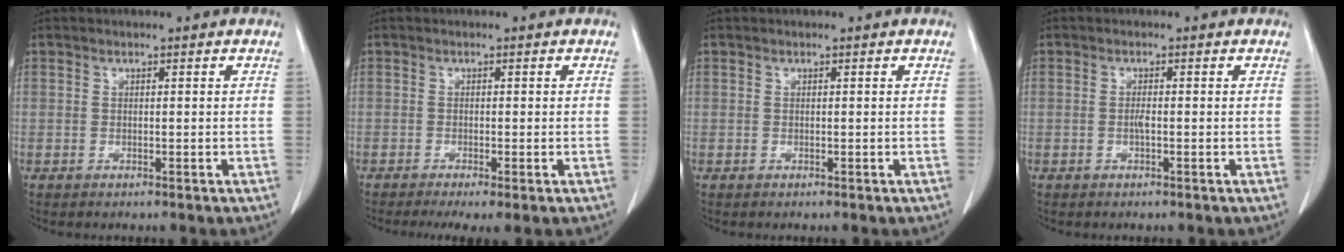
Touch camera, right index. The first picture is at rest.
{"total": 3.8, "force": [-2.2, 0.6, 3.0], "torque": [-0.047, -0.012, -0.036]}
{"total": 0.0}
{"total": 0.9, "force": [-0.2, 0.1, 0.9], "torque": [-0.017, 0.003, -0.004]}